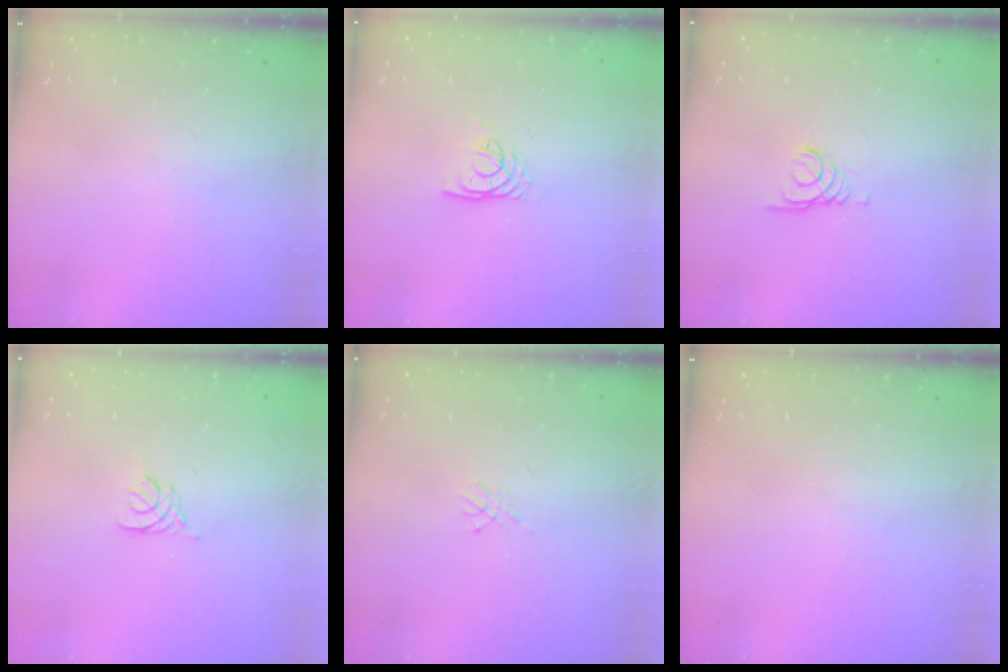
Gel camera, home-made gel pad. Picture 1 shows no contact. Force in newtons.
{"total": 4.5, "press": 4.5, "slide": 0.4}
{"total": 1.3, "press": 1.3, "slide": 0.1}
{"total": 2.3, "press": 2.3, "slide": 0.5}
{"total": 3.0, "press": 2.9, "slide": 0.6}
{"total": 0.0}